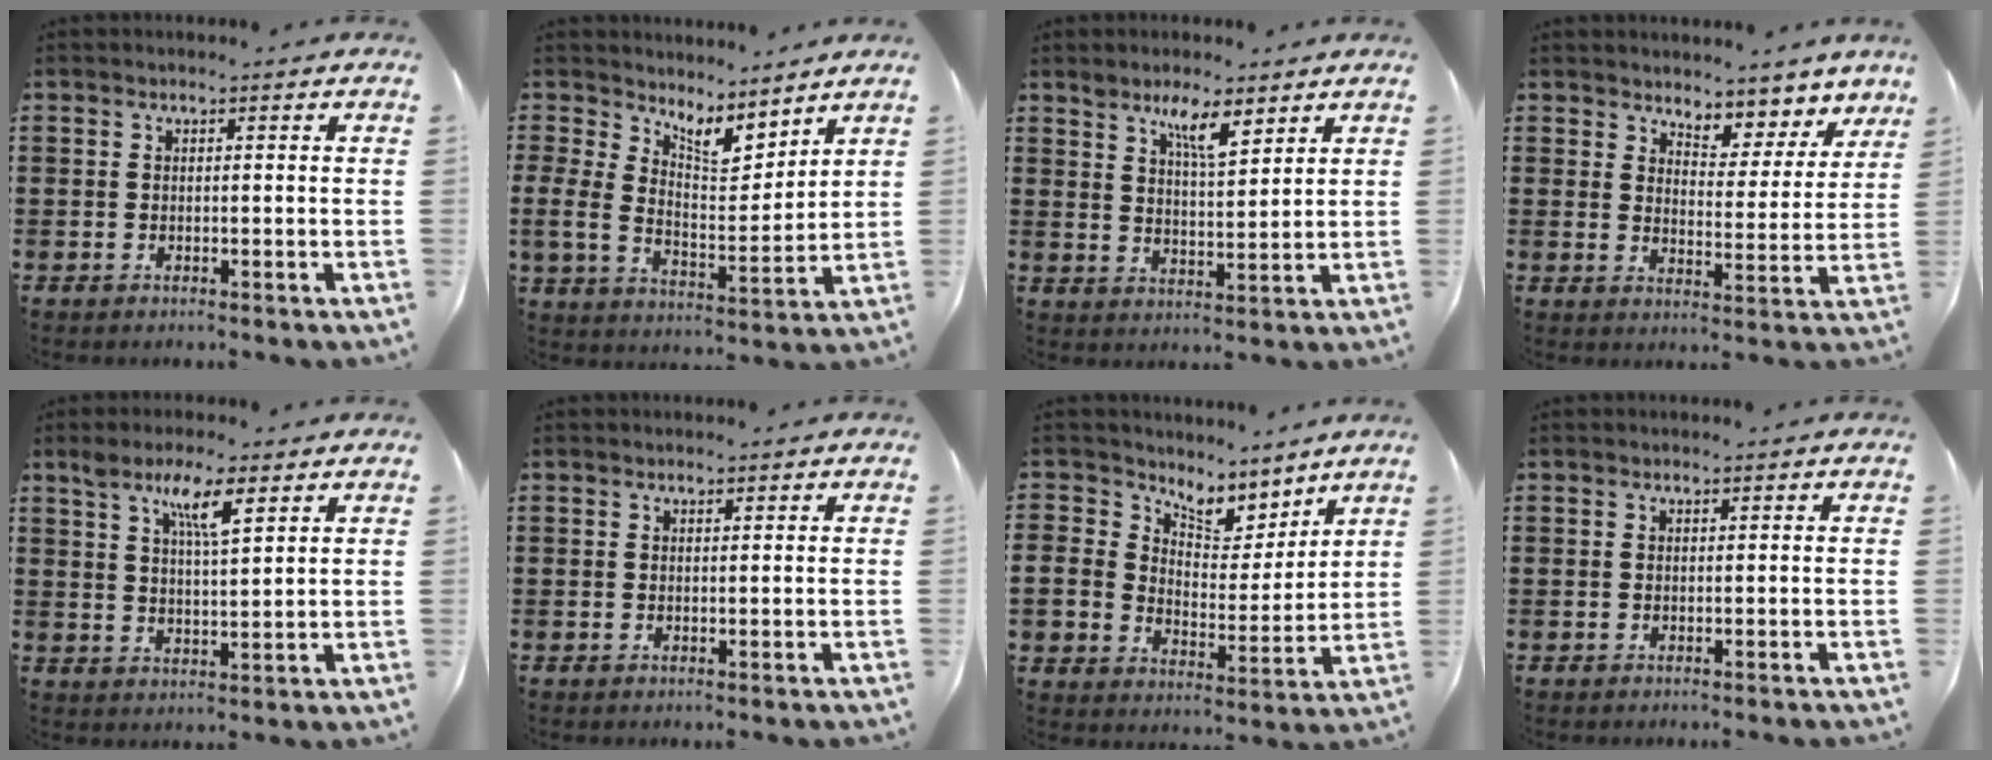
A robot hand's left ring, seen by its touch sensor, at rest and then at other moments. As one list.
[{"total": 6.6, "force": [5.6, 2.3, 2.8], "torque": [-0.067, -0.026, 0.099]}, {"total": 5.3, "force": [4.0, 1.1, 3.3], "torque": [-0.065, -0.005, 0.068]}, {"total": 4.4, "force": [4.4, 0.6, 0.2], "torque": [-0.019, -0.029, 0.074]}, {"total": 5.9, "force": [3.5, 1.1, 4.6], "torque": [-0.093, 0.003, 0.056]}, {"total": 0.0}, {"total": 5.8, "force": [4.4, 3.7, -0.5], "torque": [-0.034, -0.036, 0.079]}, {"total": 0.0}]